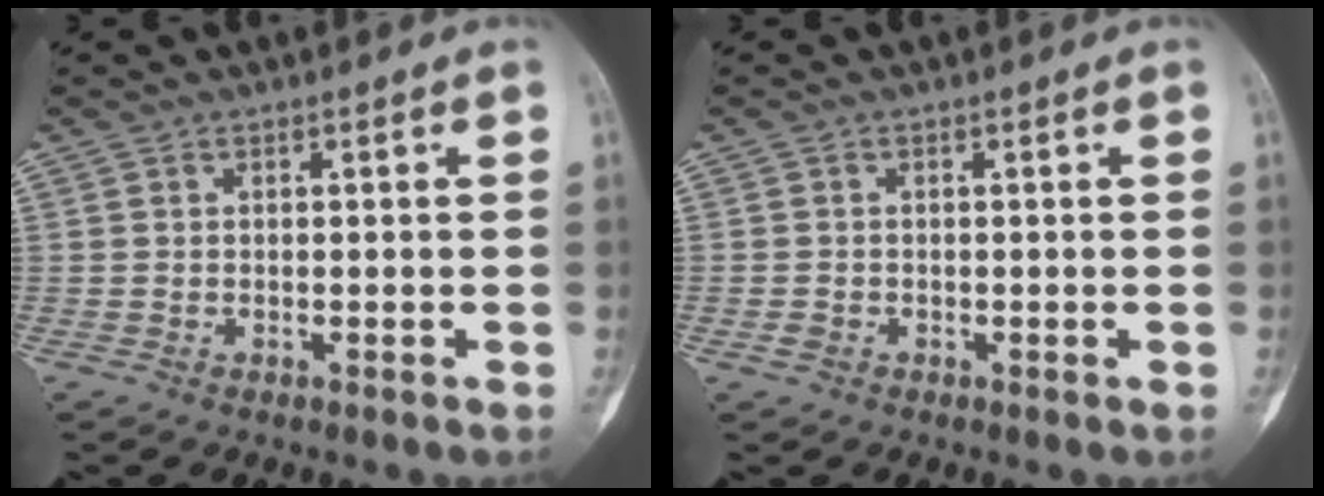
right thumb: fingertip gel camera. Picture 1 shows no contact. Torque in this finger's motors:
{"motor_torque": [0.42, -0.38, -0.28, -0.21, 0.12]}